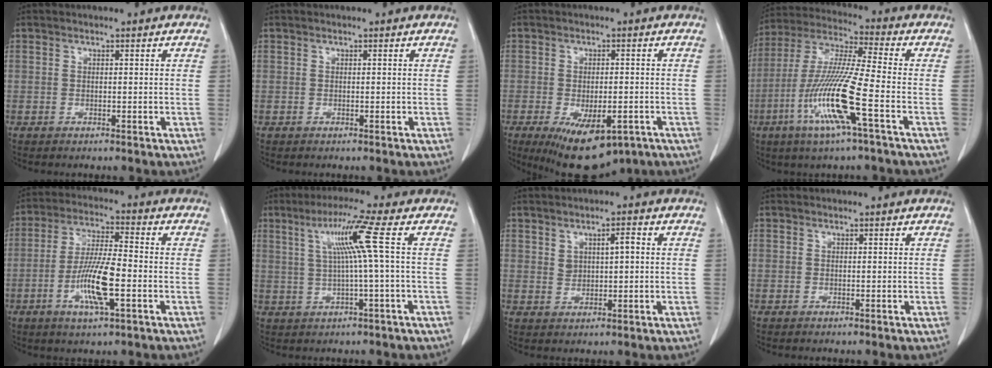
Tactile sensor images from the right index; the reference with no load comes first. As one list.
[{"total": 0.0}, {"total": 13.0, "force": [-7.0, 5.6, 9.4], "torque": [-0.159, -0.019, -0.093]}, {"total": 14.6, "force": [-5.2, -0.3, 13.6], "torque": [-0.283, -0.013, -0.108]}, {"total": 10.2, "force": [-3.2, 1.4, 9.6], "torque": [-0.187, -0.007, -0.063]}, {"total": 7.3, "force": [1.6, -1.9, 6.8], "torque": [-0.126, 0.015, 0.038]}, {"total": 3.2, "force": [1.0, 1.4, 2.7], "torque": [-0.044, 0.005, 0.021]}, {"total": 0.0}]